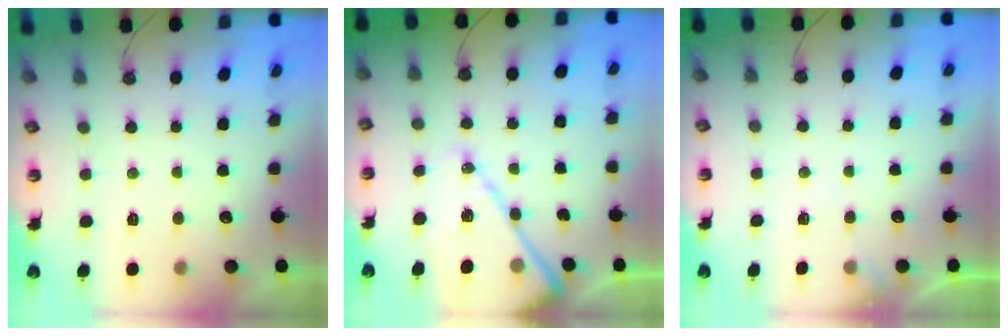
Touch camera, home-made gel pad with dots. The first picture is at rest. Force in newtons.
{"total": 15.9, "press": 15.8, "slide": 1.9}
{"total": 5.2, "press": 5.2, "slide": 0.6}